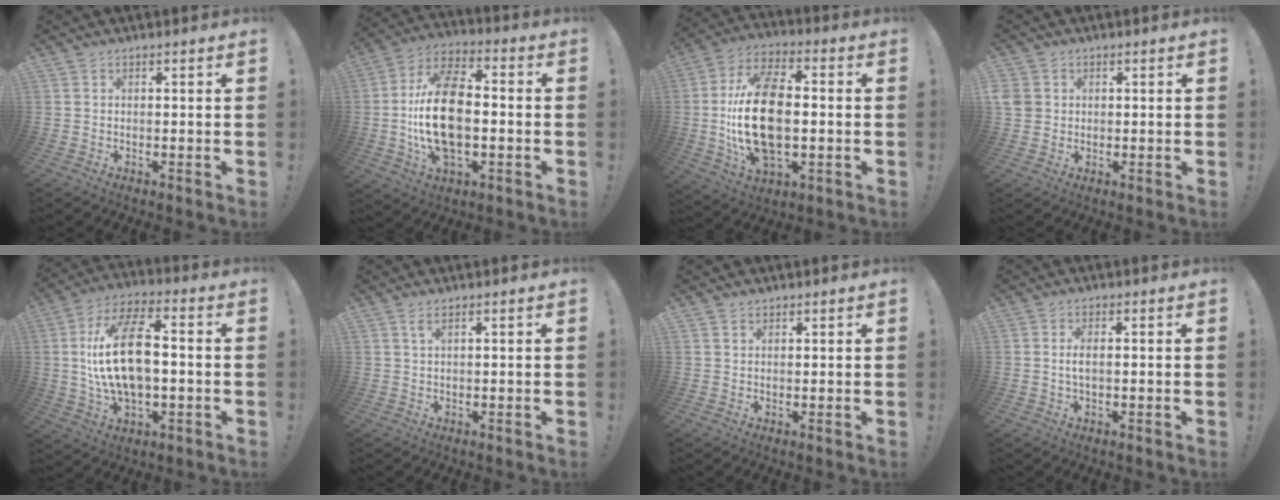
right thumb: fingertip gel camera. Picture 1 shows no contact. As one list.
[{"total": 19.7, "force": [-1.6, 11.3, 16.0], "torque": [-0.304, 0.006, -0.027]}, {"total": 21.1, "force": [-1.0, 12.2, 17.2], "torque": [-0.317, 0.000, -0.015]}, {"total": 3.8, "force": [0.8, 3.5, 1.2], "torque": [-0.035, 0.002, 0.019]}, {"total": 18.5, "force": [0.7, 9.4, 15.9], "torque": [-0.296, 0.012, 0.011]}, {"total": 2.0, "force": [1.0, 0.3, 1.7], "torque": [-0.034, 0.001, 0.018]}, {"total": 1.4, "force": [1.1, 0.8, 0.3], "torque": [-0.004, -0.003, 0.021]}, {"total": 2.6, "force": [0.1, 0.9, 2.5], "torque": [-0.046, 0.002, 0.001]}]